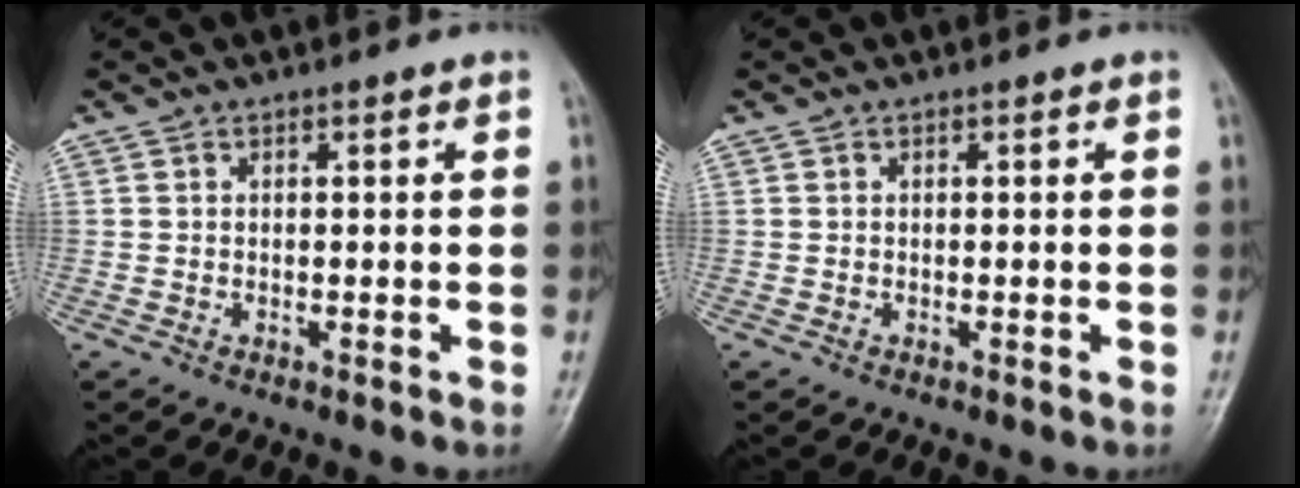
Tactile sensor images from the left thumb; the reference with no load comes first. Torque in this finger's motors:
{"motor_torque": [0.00, 0.00, -0.10, 0.10, 0.00]}